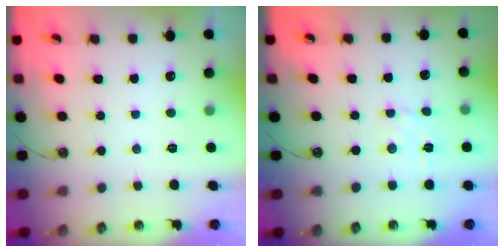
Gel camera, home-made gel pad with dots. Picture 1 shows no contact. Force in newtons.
{"total": 4.5, "press": 4.5, "slide": 0.6}